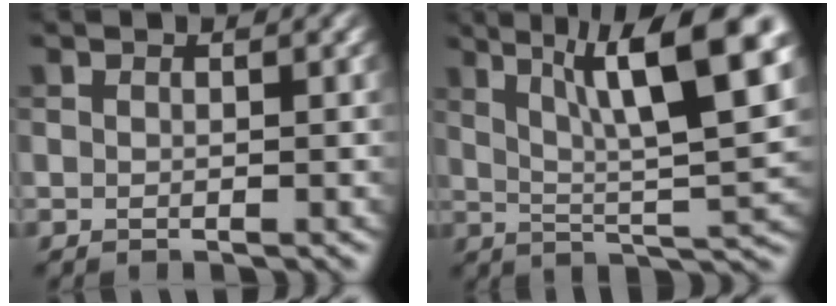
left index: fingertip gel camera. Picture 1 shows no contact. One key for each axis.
{"total": 11.6, "fx": 5.3, "fy": 2.3, "fz": 10.1, "tx": -0.157, "ty": 0.011, "tz": 0.090}